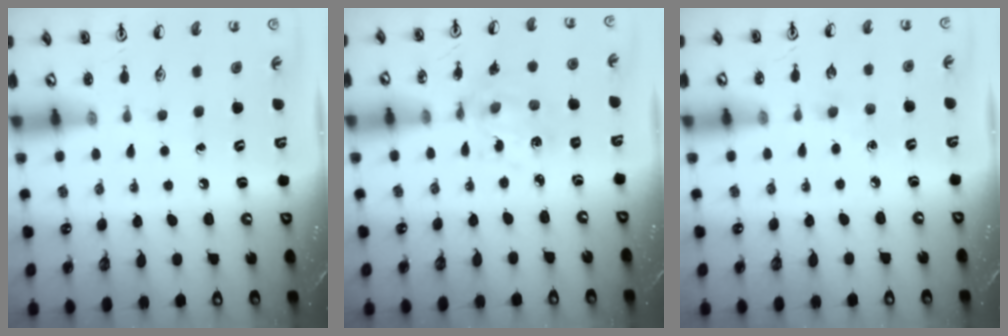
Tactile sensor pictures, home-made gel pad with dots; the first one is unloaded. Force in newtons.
{"total": 2.5, "press": 2.5, "slide": 0.6}
{"total": 2.6, "press": 2.5, "slide": 0.3}